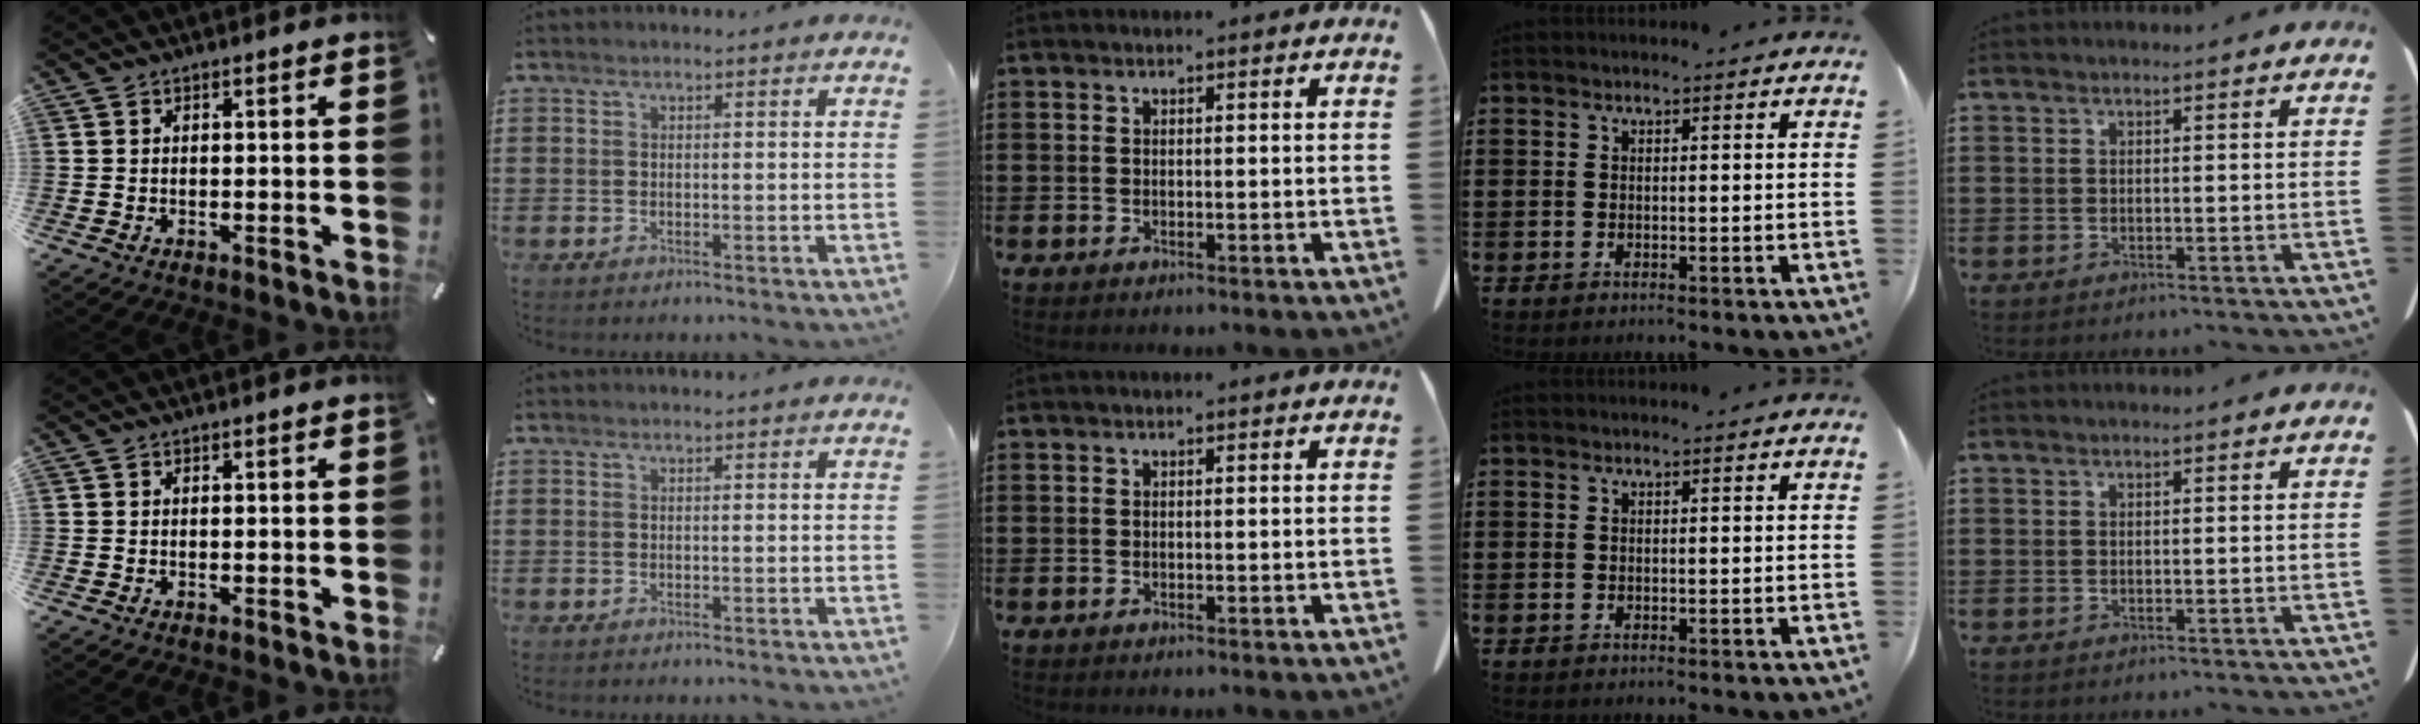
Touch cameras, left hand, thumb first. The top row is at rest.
{}